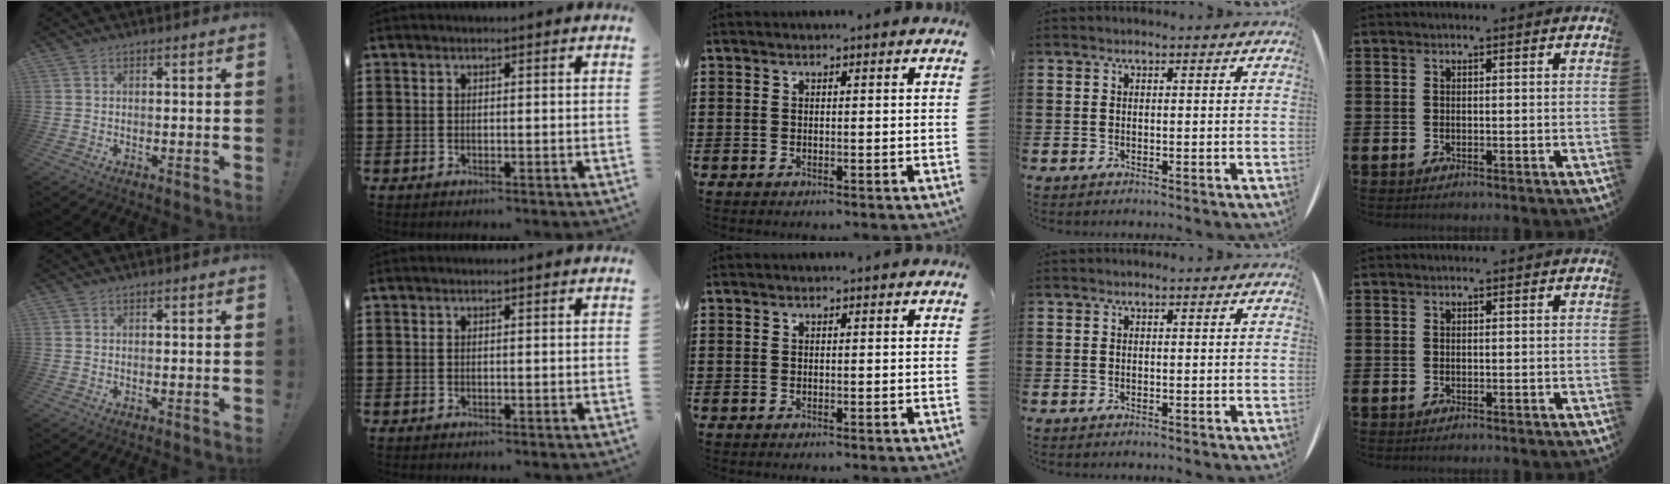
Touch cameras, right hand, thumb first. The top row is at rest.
{}